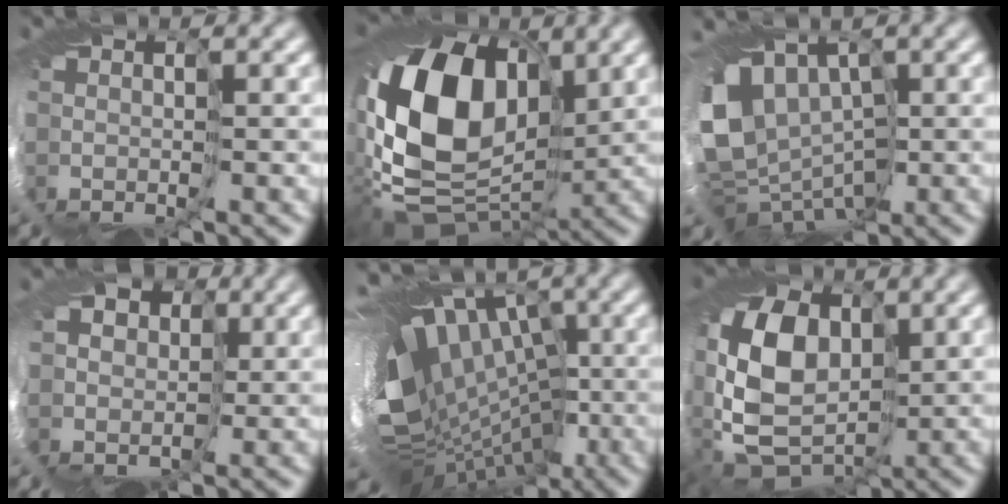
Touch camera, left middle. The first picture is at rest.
{"total": 16.1, "force": [0.7, 10.7, 12.0], "torque": [-0.262, 0.021, 0.009]}
{"total": 8.1, "force": [0.3, 6.7, 4.5], "torque": [-0.091, -0.009, 0.016]}
{"total": 9.5, "force": [2.8, 8.3, 3.7], "torque": [-0.078, 0.028, 0.013]}
{"total": 16.3, "force": [-0.3, 11.2, 11.8], "torque": [-0.179, 0.006, 0.011]}
{"total": 13.3, "force": [0.6, 10.2, 8.5], "torque": [-0.178, -0.003, 0.032]}